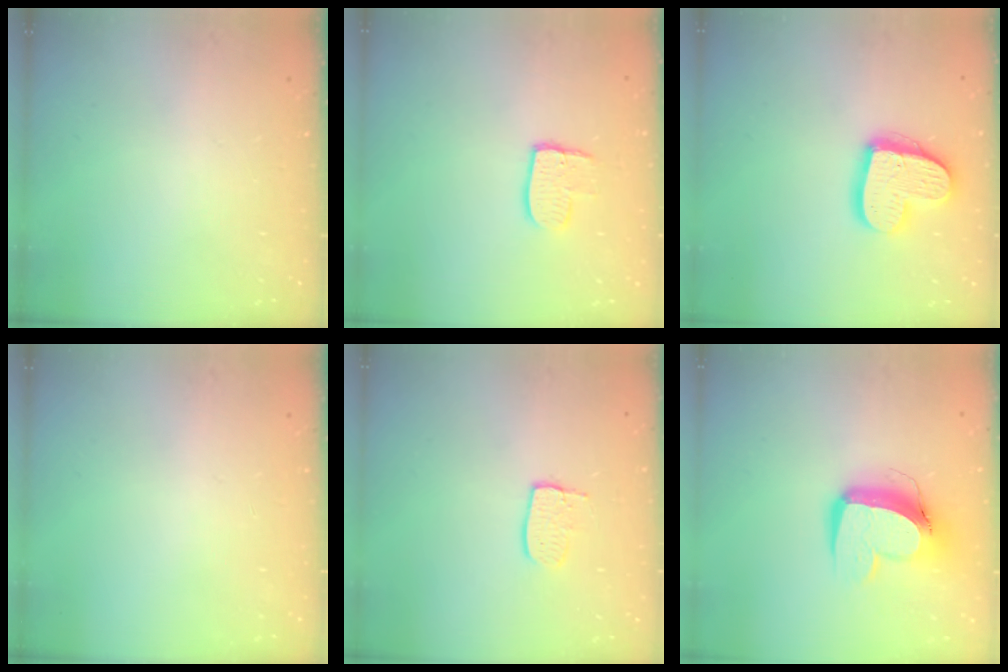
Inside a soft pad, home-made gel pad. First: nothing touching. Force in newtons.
{"total": 8.0, "press": 8.0, "slide": 0.7}
{"total": 16.6, "press": 16.6, "slide": 1.4}
{"total": 0.0}
{"total": 6.3, "press": 6.3, "slide": 0.4}
{"total": 13.1, "press": 13.0, "slide": 1.6}